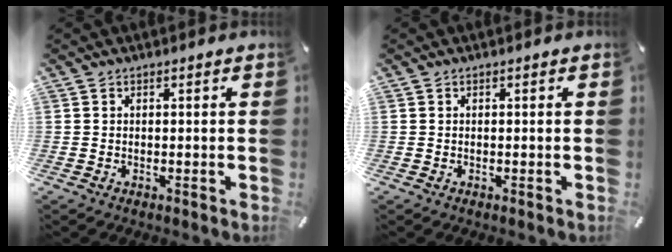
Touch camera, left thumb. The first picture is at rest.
{"total": 0.0}